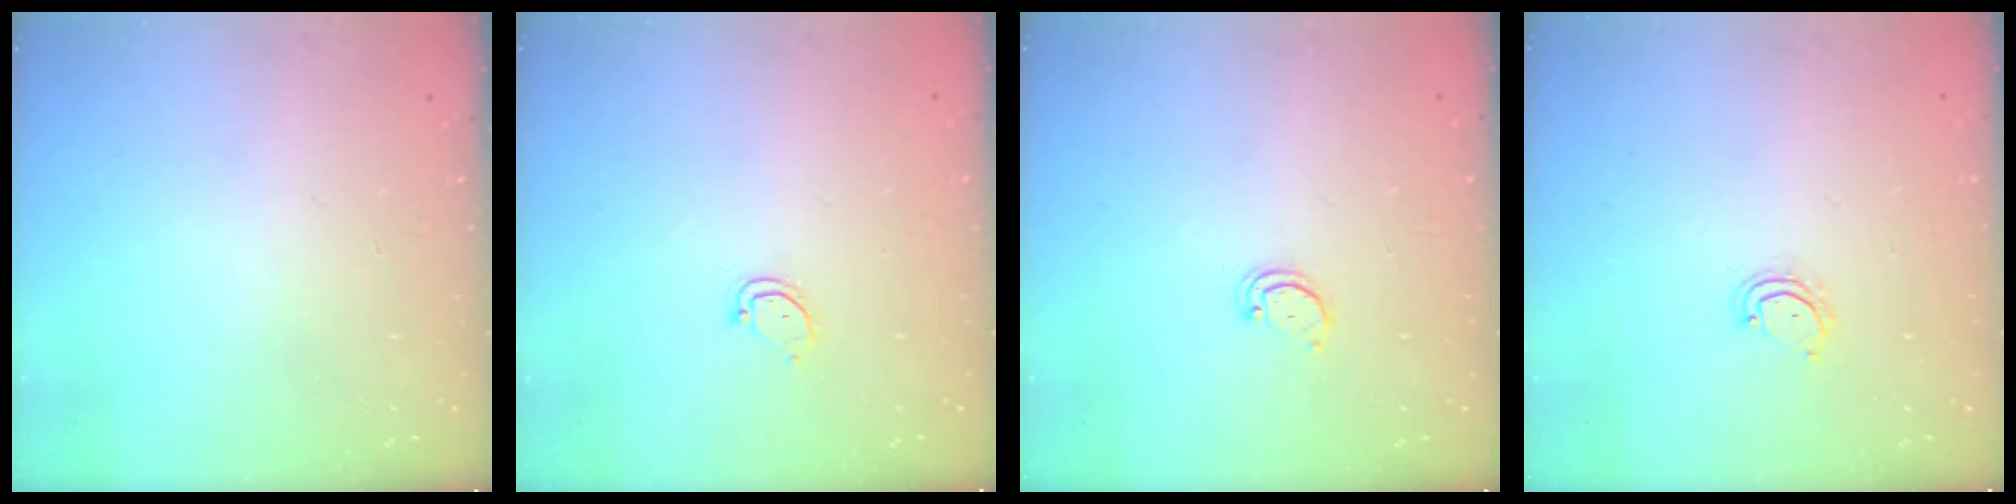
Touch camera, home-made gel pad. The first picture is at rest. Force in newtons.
{"total": 3.4, "press": 3.4, "slide": 0.2}
{"total": 2.2, "press": 2.2, "slide": 0.4}
{"total": 4.0, "press": 4.0, "slide": 0.3}